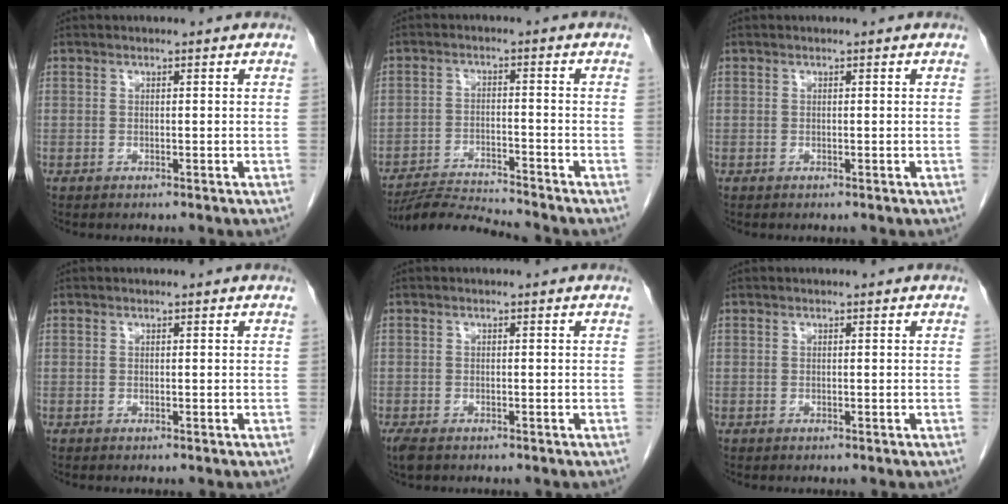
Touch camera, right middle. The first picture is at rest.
{"total": 7.1, "force": [-6.9, -1.6, 0.5], "torque": [-0.007, -0.012, -0.130]}
{"total": 0.0}
{"total": 0.0}
{"total": 2.6, "force": [-1.8, 1.3, 1.4], "torque": [-0.033, -0.006, -0.025]}
{"total": 0.0}